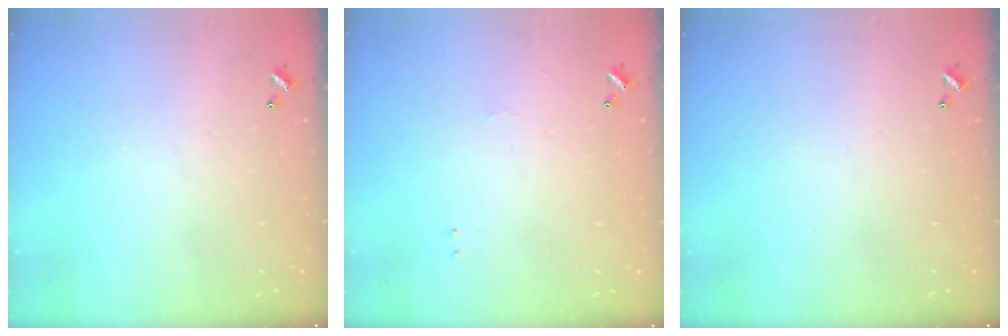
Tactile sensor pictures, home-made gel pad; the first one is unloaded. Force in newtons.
{"total": 1.0, "press": 0.9, "slide": 0.5}
{"total": 0.0}